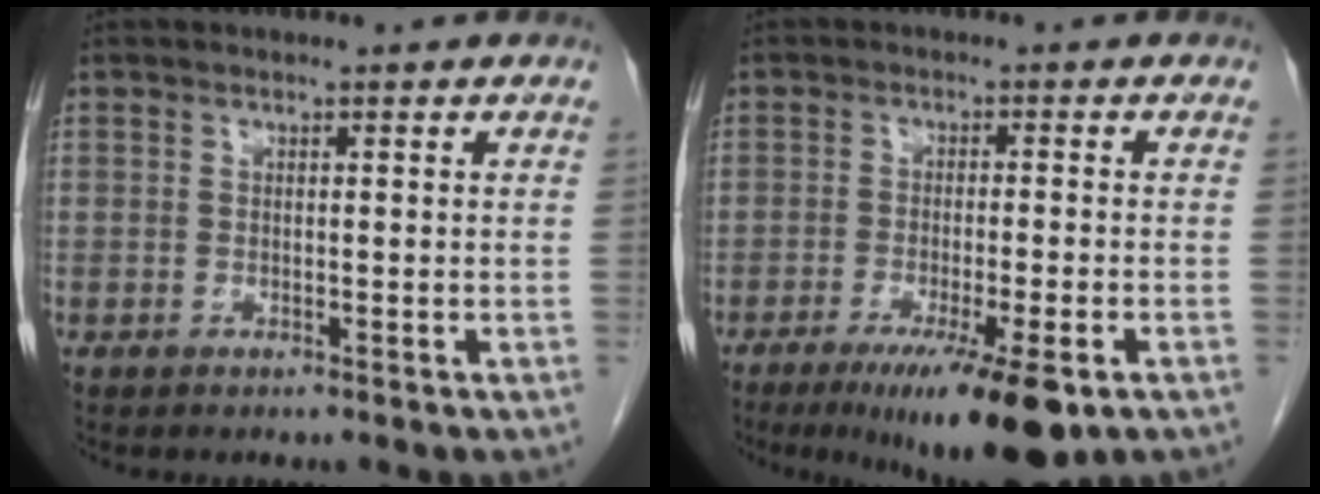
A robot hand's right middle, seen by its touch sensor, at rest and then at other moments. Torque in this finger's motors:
{"motor_torque": [1.58, -0.56, 0.47, 0.18]}